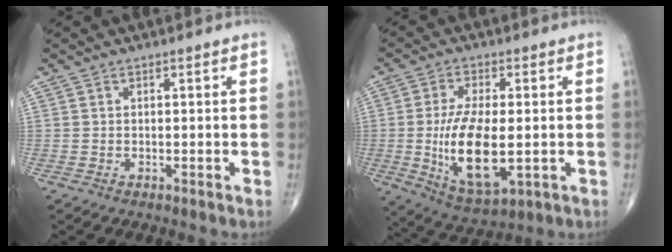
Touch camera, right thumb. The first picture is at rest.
{"total": 14.4, "force": [-1.6, 6.2, 12.9], "torque": [-0.236, -0.015, -0.018]}